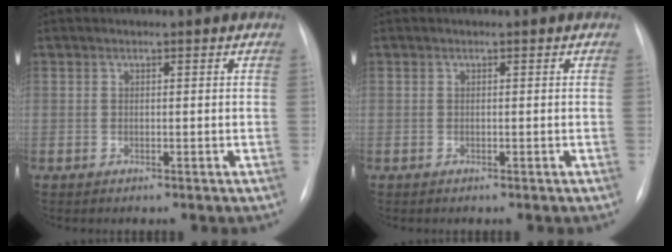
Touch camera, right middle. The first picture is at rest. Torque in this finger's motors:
{"motor_torque": [1.09, -1.05, 0.02, -0.01]}